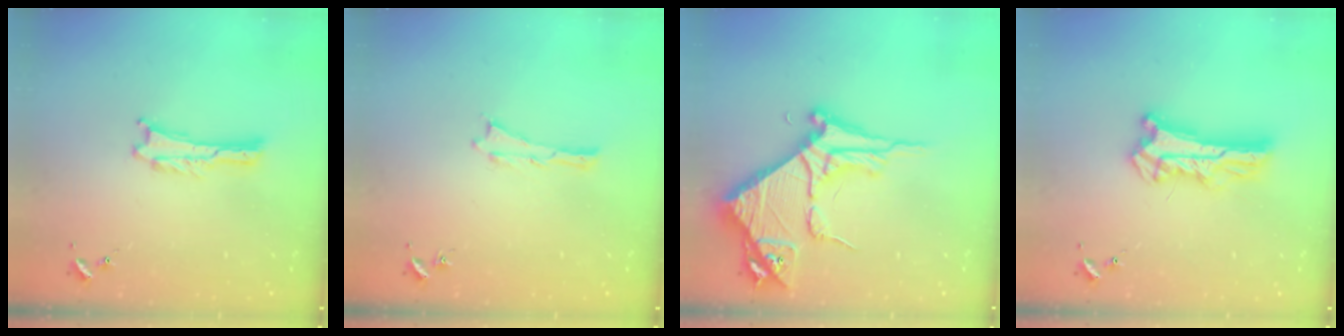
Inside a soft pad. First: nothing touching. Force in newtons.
{"total": 0.0}
{"total": 8.4, "press": 8.4, "slide": 0.9}
{"total": 9.5, "press": 9.5, "slide": 0.8}